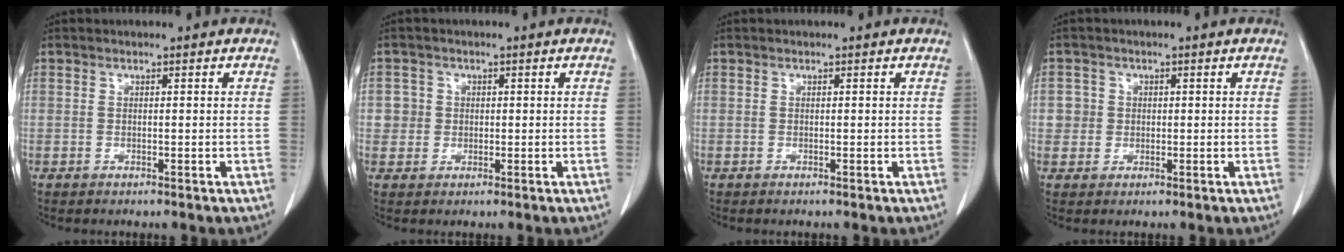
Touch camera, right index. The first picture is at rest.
{"total": 2.6, "force": [0.3, 2.6, 0.0], "torque": [0.015, 0.005, 0.003]}
{"total": 0.0}
{"total": 2.5, "force": [0.3, 2.5, 0.0], "torque": [0.014, 0.005, 0.003]}